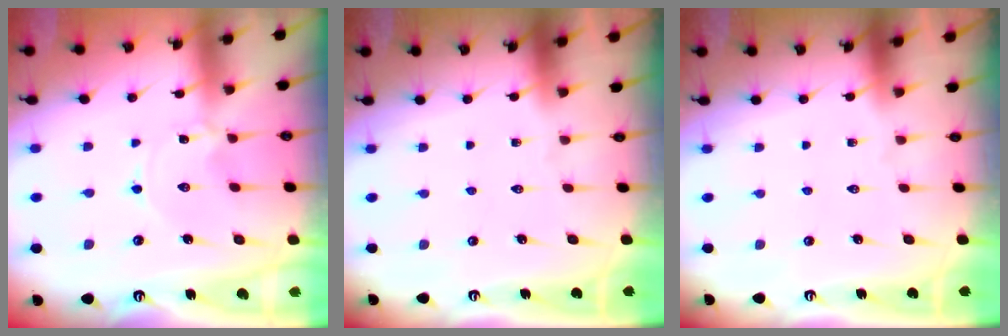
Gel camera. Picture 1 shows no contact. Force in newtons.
{"total": 0.0}
{"total": 0.0}